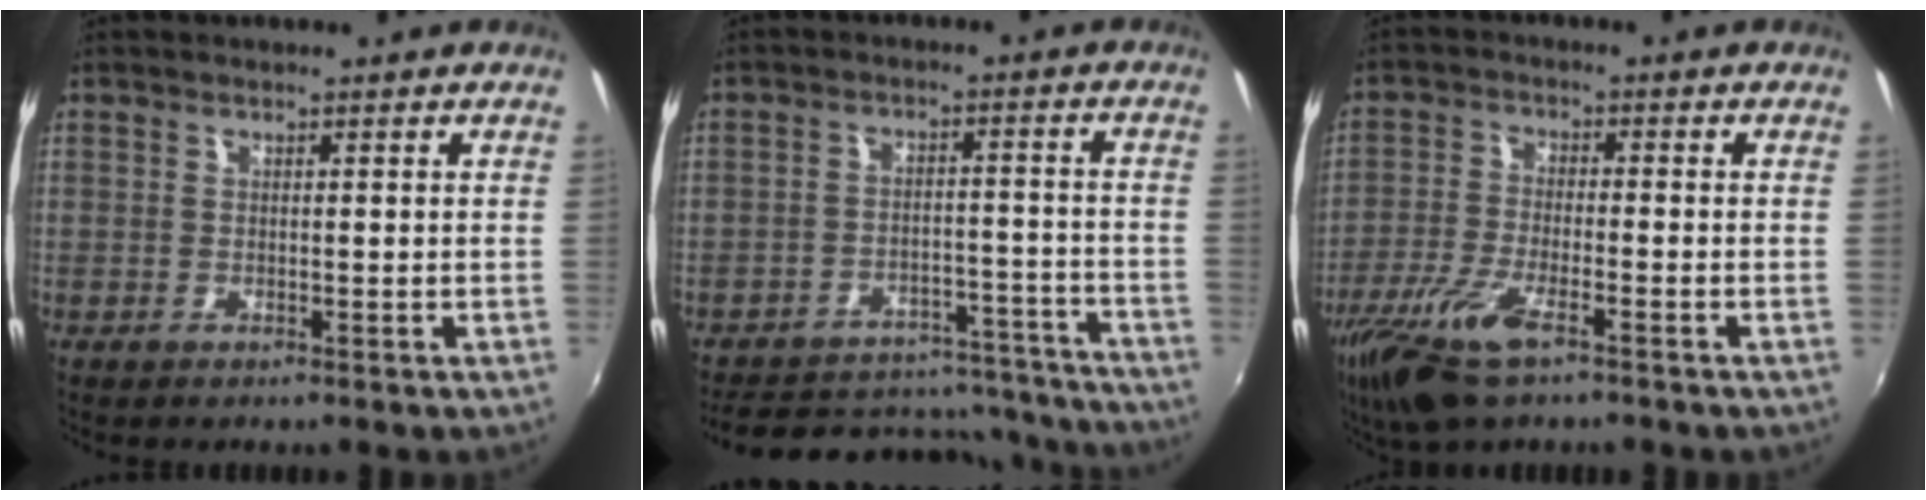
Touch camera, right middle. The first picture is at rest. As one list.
[{"total": 19.5, "force": [-16.8, 8.3, 5.7], "torque": [-0.119, 0.052, -0.192]}, {"total": 10.3, "force": [-6.5, 3.0, 7.4], "torque": [-0.168, -0.025, -0.132]}]